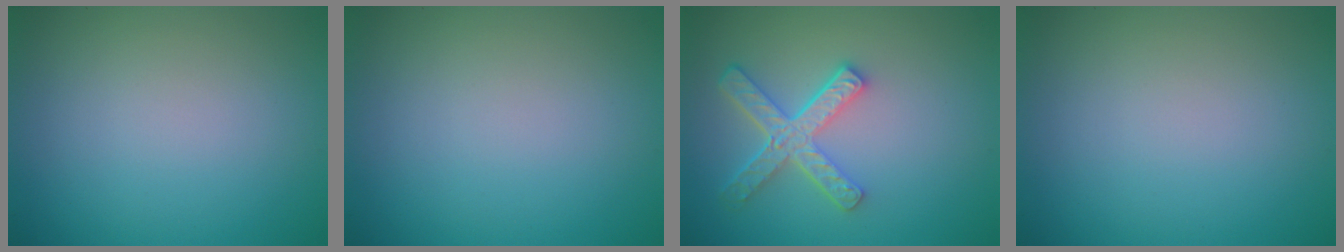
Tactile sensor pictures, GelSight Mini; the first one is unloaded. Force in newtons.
{"total": 0.0}
{"total": 4.8, "press": 3.6, "slide": 3.1}
{"total": 0.0}